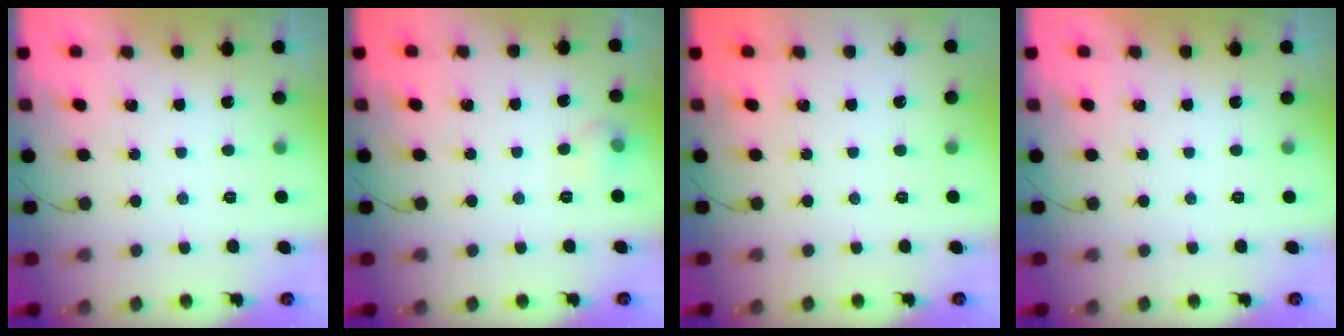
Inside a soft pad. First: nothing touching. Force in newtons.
{"total": 7.9, "press": 4.8, "slide": 6.3}
{"total": 0.0}
{"total": 0.0}